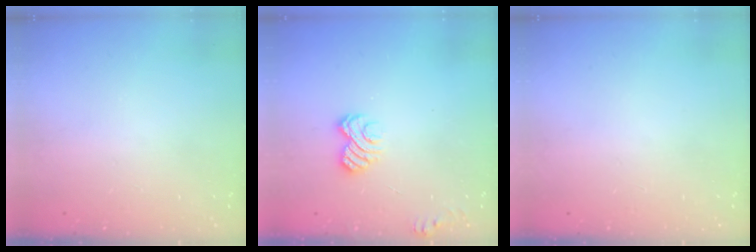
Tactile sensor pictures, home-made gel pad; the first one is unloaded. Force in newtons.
{"total": 6.0, "press": 5.8, "slide": 1.3}
{"total": 0.0}